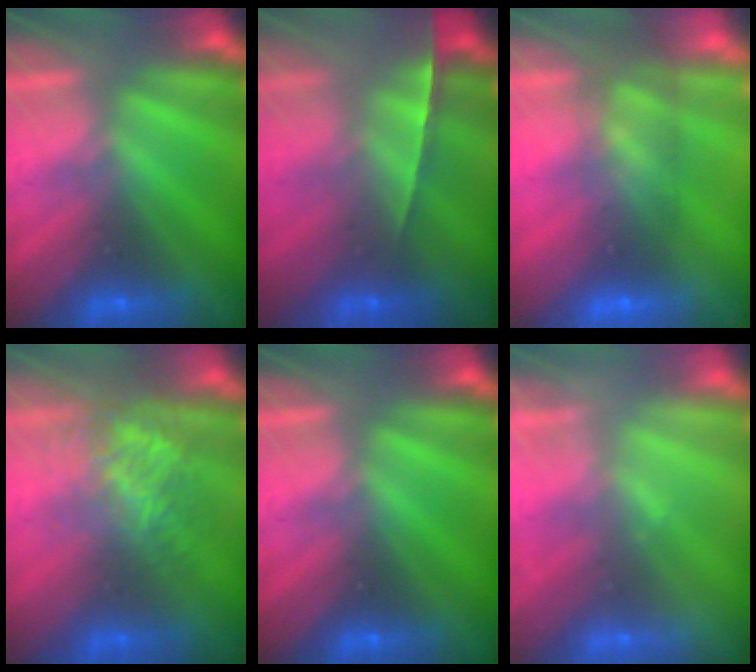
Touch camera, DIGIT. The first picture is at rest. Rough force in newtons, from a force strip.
{"total": 1.4}
{"total": 7.7}
{"total": 3.8}
{"total": 0.0}
{"total": 2.2}